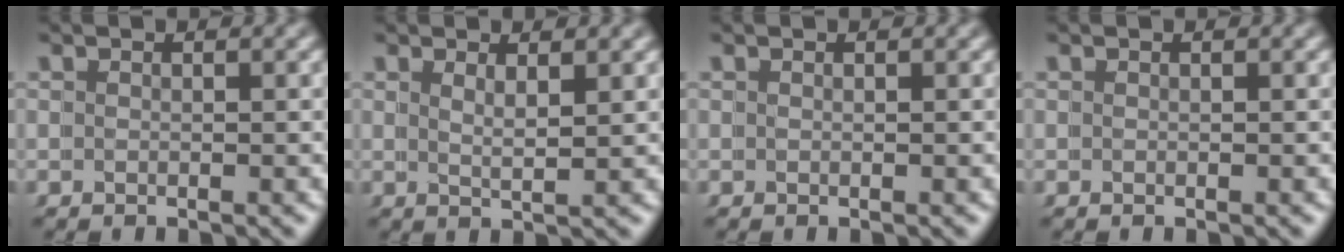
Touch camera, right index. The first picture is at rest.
{"total": 2.5, "force": [0.5, -2.5, 0.2], "torque": [-0.001, -0.010, 0.024]}
{"total": 0.8, "force": [0.1, -0.5, -0.6], "torque": [0.007, -0.001, 0.003]}
{"total": 0.0}